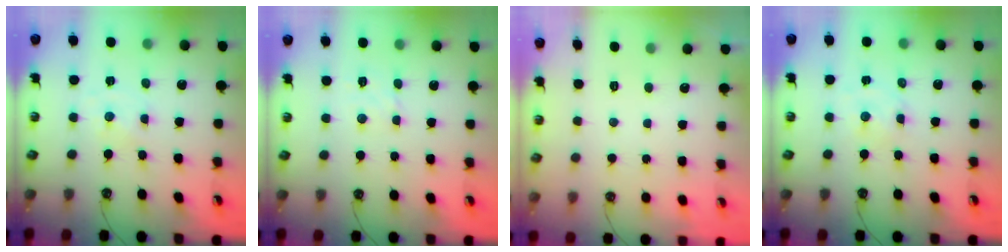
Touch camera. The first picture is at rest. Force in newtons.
{"total": 2.5, "press": 2.4, "slide": 0.5}
{"total": 0.0}
{"total": 1.8, "press": 1.7, "slide": 0.4}